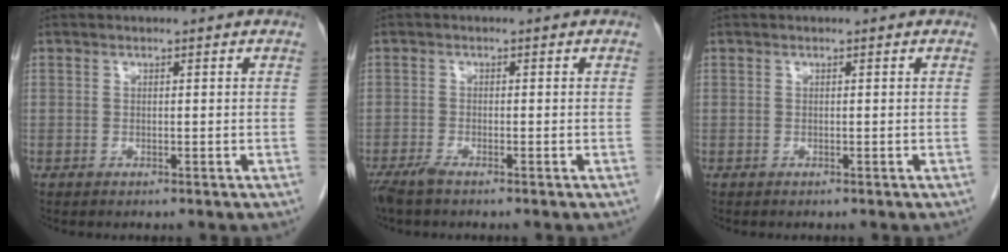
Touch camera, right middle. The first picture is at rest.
{"total": 2.4, "force": [-1.9, 0.3, 1.4], "torque": [-0.032, -0.006, -0.038]}
{"total": 0.0}